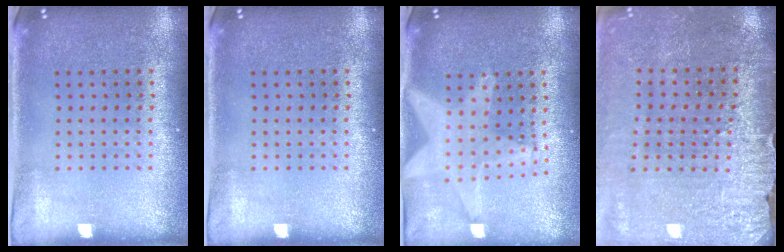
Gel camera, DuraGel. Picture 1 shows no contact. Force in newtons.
{"total": 0.0}
{"total": 2.3, "press": 1.8, "slide": 1.3}
{"total": 3.0, "press": 3.0, "slide": 0.3}